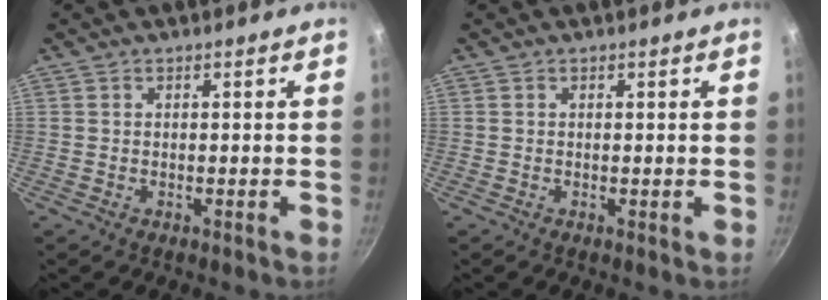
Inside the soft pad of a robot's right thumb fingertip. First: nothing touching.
{"total": 0.0}